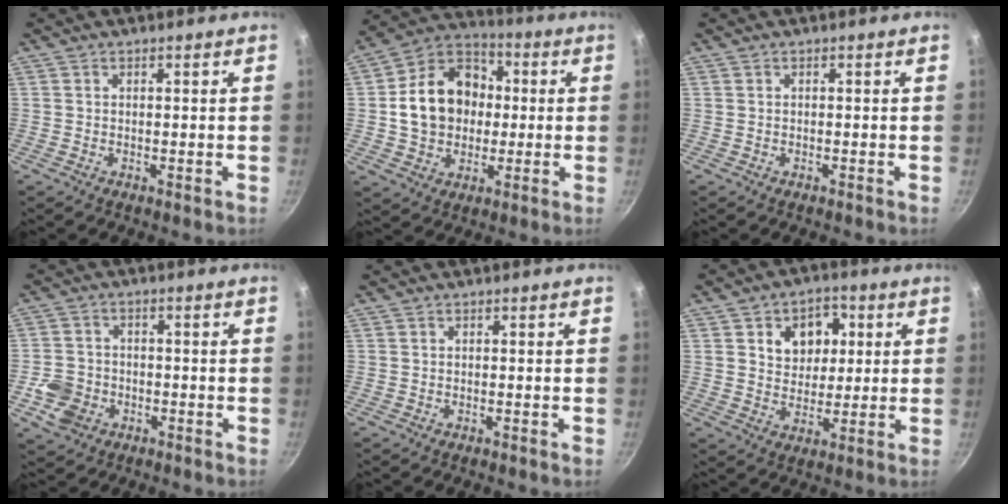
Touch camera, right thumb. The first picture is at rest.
{"total": 16.5, "force": [0.8, 13.3, 9.7], "torque": [-0.135, 0.032, 0.006]}
{"total": 0.0}
{"total": 6.9, "force": [-2.6, 5.6, 3.0], "torque": [-0.050, 0.022, -0.049]}
{"total": 0.0}
{"total": 9.8, "force": [2.7, 7.8, 5.3], "torque": [-0.041, -0.006, 0.039]}